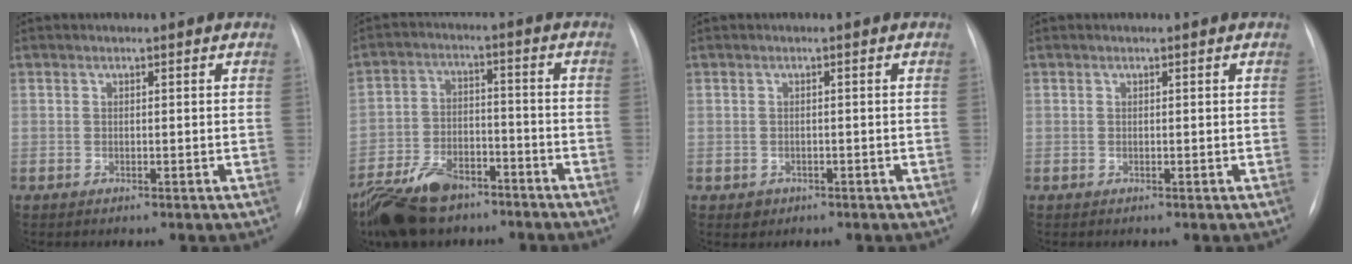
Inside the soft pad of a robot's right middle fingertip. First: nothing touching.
{"total": 12.6, "force": [-9.0, 6.2, 6.2], "torque": [-0.121, -0.005, -0.154]}
{"total": 1.4, "force": [-0.7, 1.2, 0.1], "torque": [0.000, 0.004, -0.007]}
{"total": 0.0}